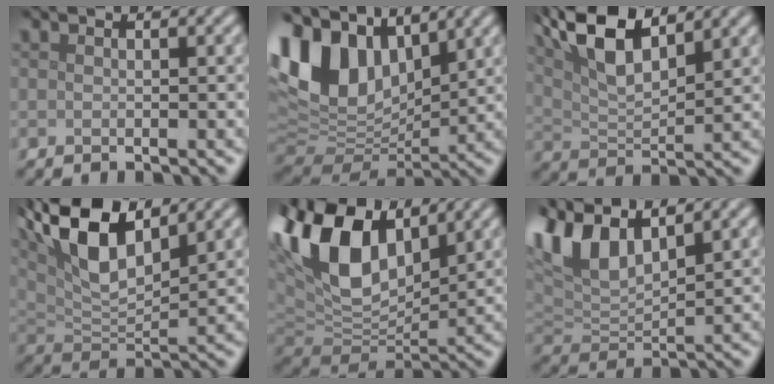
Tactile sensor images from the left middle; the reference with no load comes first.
{"total": 12.8, "force": [5.7, 8.0, 8.2], "torque": [-0.193, 0.022, 0.101]}
{"total": 8.6, "force": [5.0, 3.1, 6.3], "torque": [-0.125, 0.015, 0.092]}
{"total": 10.5, "force": [5.5, 4.3, 7.9], "torque": [-0.164, 0.014, 0.097]}
{"total": 12.9, "force": [5.8, 7.4, 8.8], "torque": [-0.202, 0.023, 0.105]}
{"total": 7.6, "force": [4.5, 3.5, 5.1], "torque": [-0.118, 0.013, 0.082]}